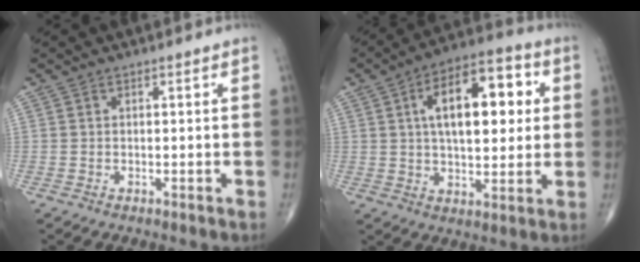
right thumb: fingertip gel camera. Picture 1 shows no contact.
{"total": 17.1, "force": [3.8, 8.4, 14.4], "torque": [-0.196, 0.014, 0.054]}